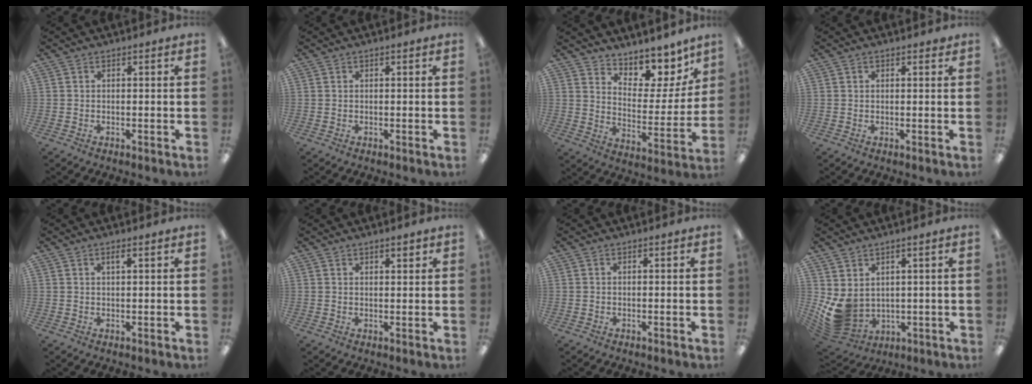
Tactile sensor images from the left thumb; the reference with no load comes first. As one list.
[{"total": 0.0}, {"total": 9.7, "force": [8.4, 4.0, 2.7], "torque": [-0.035, -0.083, 0.150]}, {"total": 1.0, "force": [0.7, 0.5, 0.4], "torque": [-0.001, -0.001, 0.011]}, {"total": 1.6, "force": [1.0, 0.2, 1.3], "torque": [-0.027, 0.001, 0.016]}, {"total": 1.8, "force": [1.5, 0.6, 0.9], "torque": [-0.011, -0.003, 0.025]}, {"total": 0.0}, {"total": 7.3, "force": [1.6, 5.7, 4.3], "torque": [-0.118, -0.027, 0.038]}]